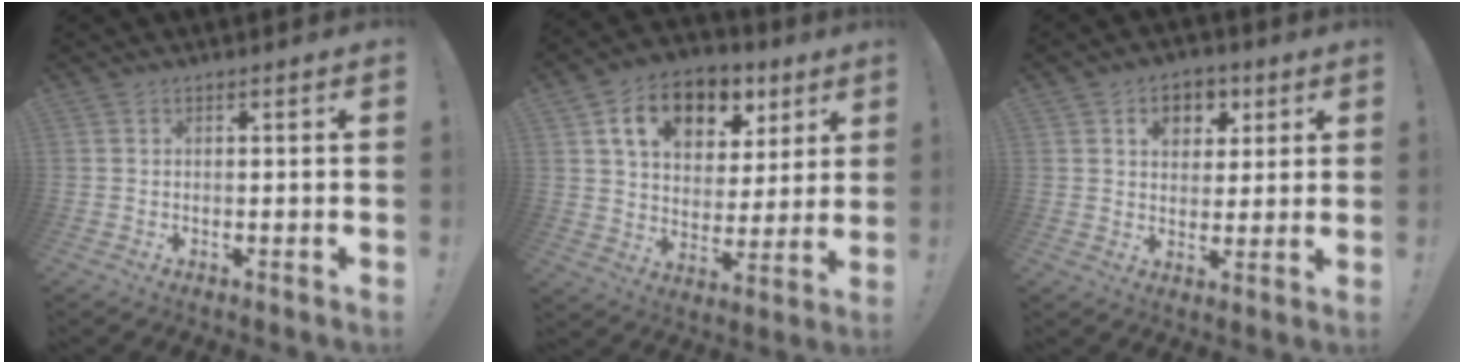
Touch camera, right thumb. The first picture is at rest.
{"total": 15.0, "force": [7.5, 10.0, 8.3], "torque": [-0.133, -0.025, 0.138]}
{"total": 8.3, "force": [3.5, 6.4, 4.0], "torque": [-0.055, -0.008, 0.064]}